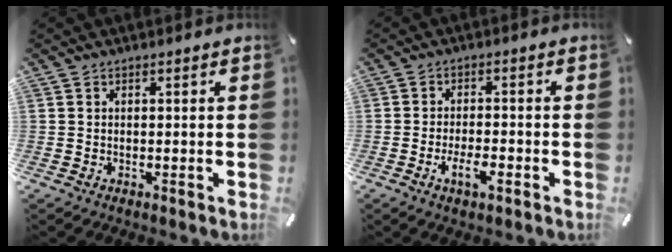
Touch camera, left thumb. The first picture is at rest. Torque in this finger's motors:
{"motor_torque": [0.74, 1.17, 0.39, 0.40, 0.01]}